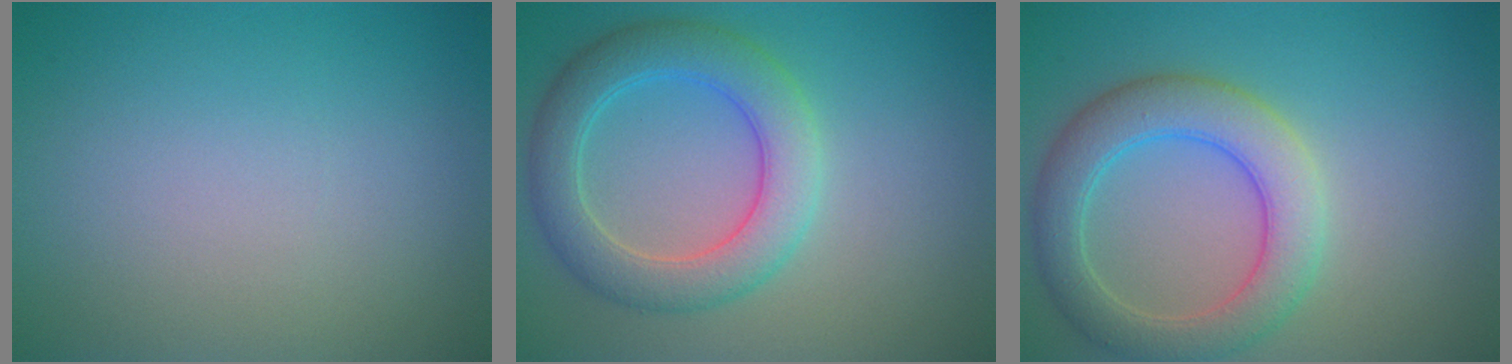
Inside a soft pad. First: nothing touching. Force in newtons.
{"total": 5.4, "press": 5.4, "slide": 0.1}
{"total": 5.6, "press": 5.6, "slide": 0.7}